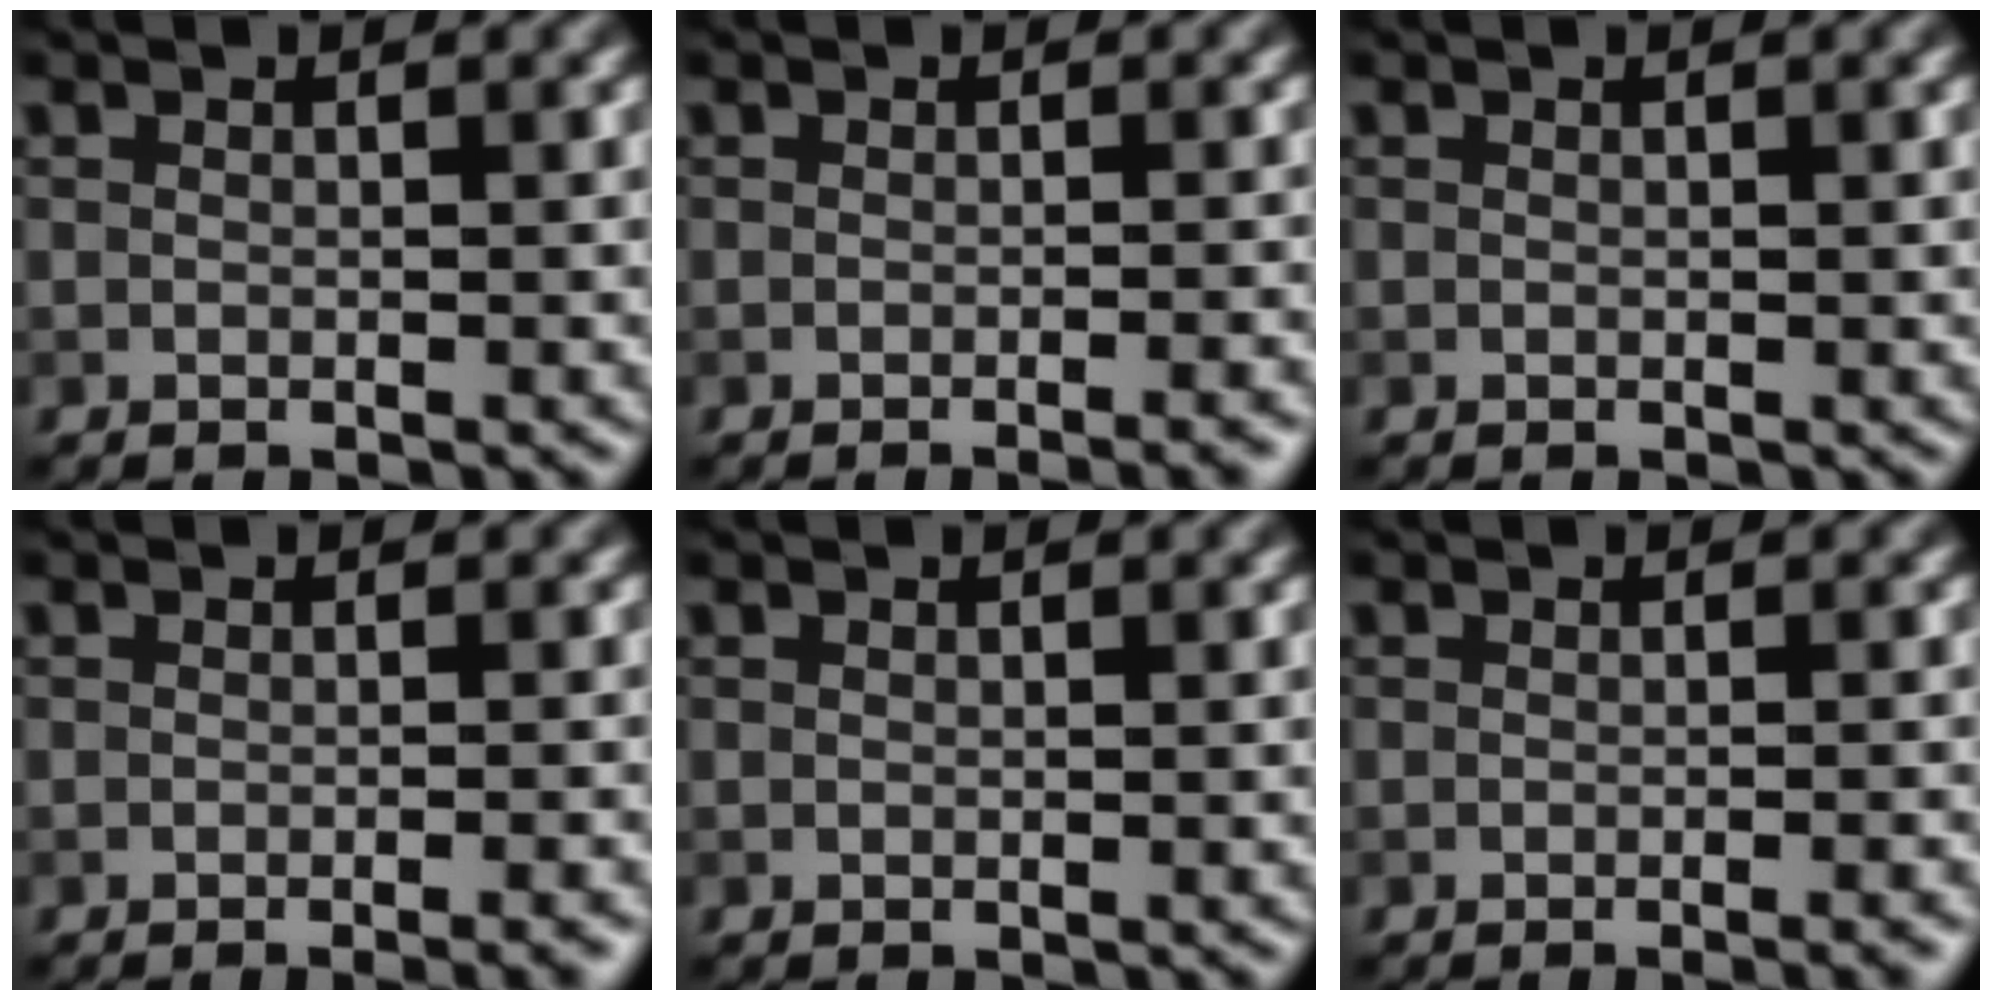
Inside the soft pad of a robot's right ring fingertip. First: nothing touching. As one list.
[{"total": 2.0, "force": [-1.1, 0.5, 1.7], "torque": [-0.008, 0.001, -0.019]}, {"total": 0.0}, {"total": 2.5, "force": [-1.2, 0.7, 2.0], "torque": [-0.009, 0.002, -0.017]}, {"total": 0.0}, {"total": 1.7, "force": [-0.9, 0.4, 1.4], "torque": [-0.007, -0.002, -0.015]}]